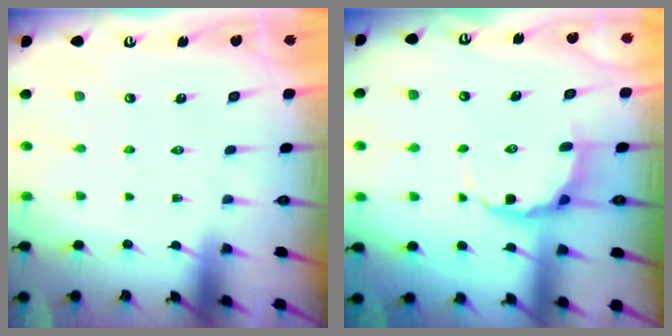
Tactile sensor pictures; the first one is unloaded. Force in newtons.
{"total": 7.0, "press": 6.7, "slide": 2.0}